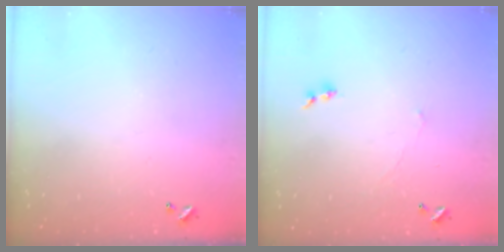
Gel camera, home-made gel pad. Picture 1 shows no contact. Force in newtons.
{"total": 0.7, "press": 0.1, "slide": 0.7}